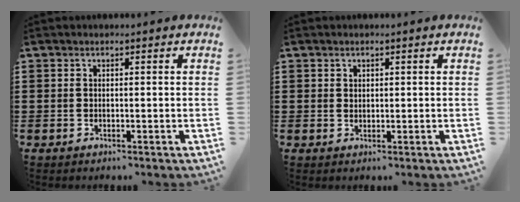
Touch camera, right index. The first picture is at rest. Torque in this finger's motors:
{"motor_torque": [-0.47, 0.62, 0.00, -0.01]}